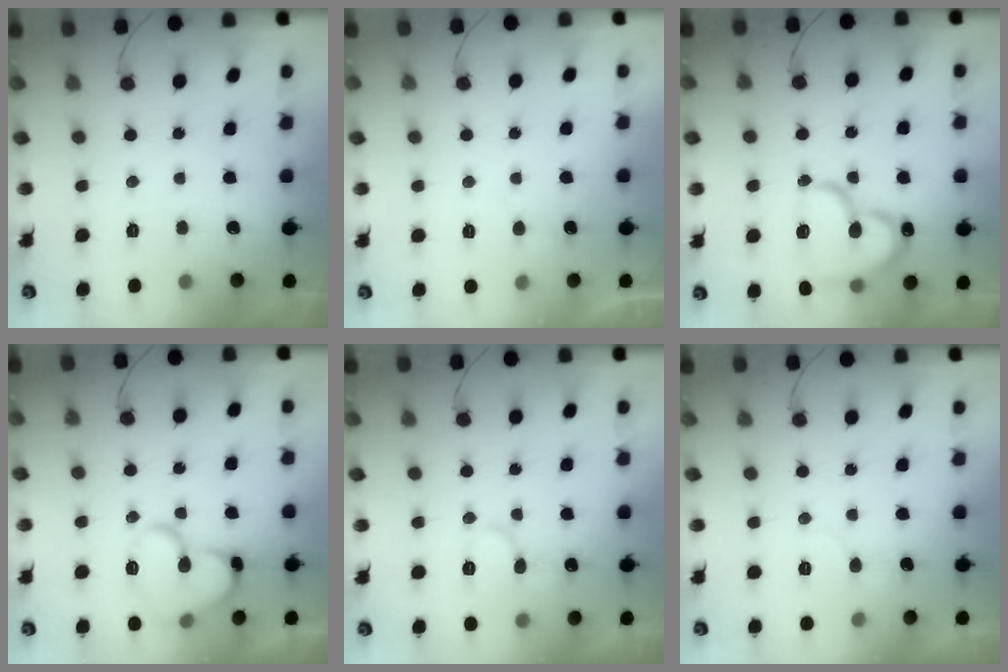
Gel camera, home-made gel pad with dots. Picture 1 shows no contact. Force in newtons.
{"total": 5.1, "press": 5.1, "slide": 0.4}
{"total": 18.8, "press": 18.7, "slide": 2.0}
{"total": 15.9, "press": 15.7, "slide": 2.4}
{"total": 10.4, "press": 10.3, "slide": 1.4}
{"total": 5.7, "press": 5.7, "slide": 0.4}